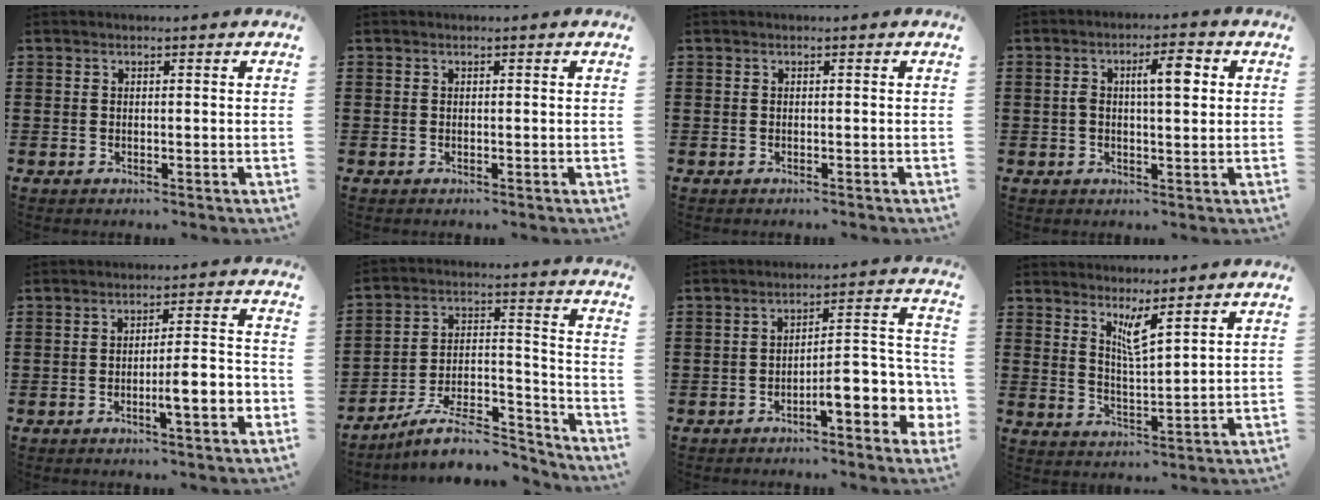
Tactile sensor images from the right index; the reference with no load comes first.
{"total": 0.0}
{"total": 0.0}
{"total": 5.1, "force": [0.9, 1.6, 4.7], "torque": [-0.078, 0.004, 0.008]}
{"total": 5.5, "force": [-2.3, 0.6, 4.9], "torque": [-0.072, -0.006, -0.041]}
{"total": 10.9, "force": [-9.1, 3.2, 5.1], "torque": [-0.080, 0.033, -0.171]}
{"total": 6.7, "force": [-3.3, 1.9, 5.5], "torque": [-0.078, -0.022, -0.064]}
{"total": 4.0, "force": [2.8, 0.2, 2.8], "torque": [-0.054, -0.006, 0.048]}